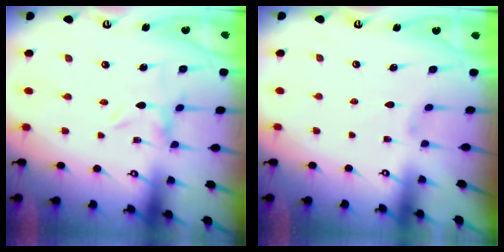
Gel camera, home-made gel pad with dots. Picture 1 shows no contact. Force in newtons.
{"total": 1.0, "press": 0.9, "slide": 0.4}